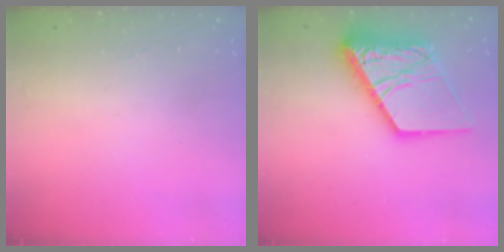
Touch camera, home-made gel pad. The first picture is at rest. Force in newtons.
{"total": 19.4, "press": 19.2, "slide": 2.3}